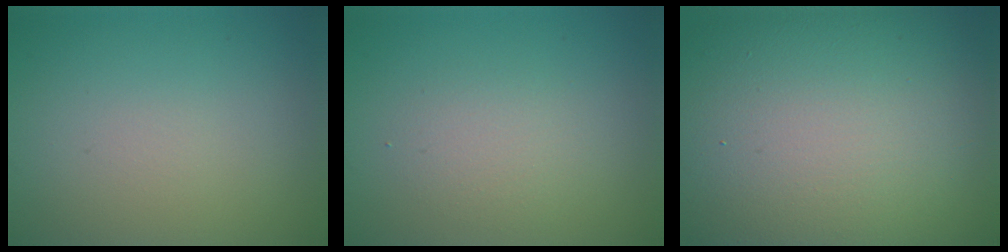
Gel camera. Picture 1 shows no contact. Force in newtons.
{"total": 2.0, "press": 2.0, "slide": 0.1}
{"total": 20.6, "press": 20.5, "slide": 1.3}